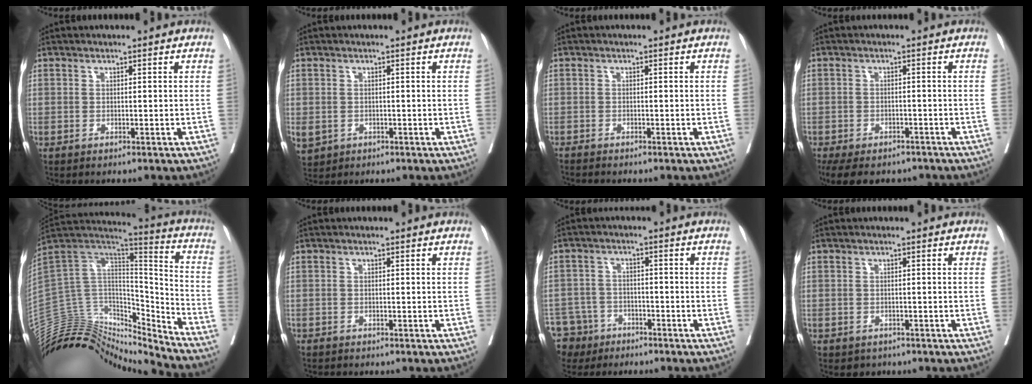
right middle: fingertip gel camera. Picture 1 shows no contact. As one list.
[{"total": 4.9, "force": [-1.9, 4.0, 2.2], "torque": [-0.064, -0.004, -0.022]}, {"total": 1.7, "force": [-1.6, -0.3, 0.5], "torque": [-0.012, -0.003, -0.030]}, {"total": 13.3, "force": [-10.3, 6.0, 6.0], "torque": [-0.146, -0.015, -0.133]}, {"total": 22.7, "force": [-21.2, 6.2, 5.1], "torque": [-0.119, 0.078, -0.353]}, {"total": 0.7, "force": [-0.7, 0.2, 0.2], "torque": [-0.009, -0.002, -0.016]}, {"total": 7.7, "force": [-5.6, 5.2, 0.5], "torque": [-0.020, -0.001, -0.098]}, {"total": 2.3, "force": [-1.7, 1.5, 0.6], "torque": [-0.013, -0.002, -0.021]}]